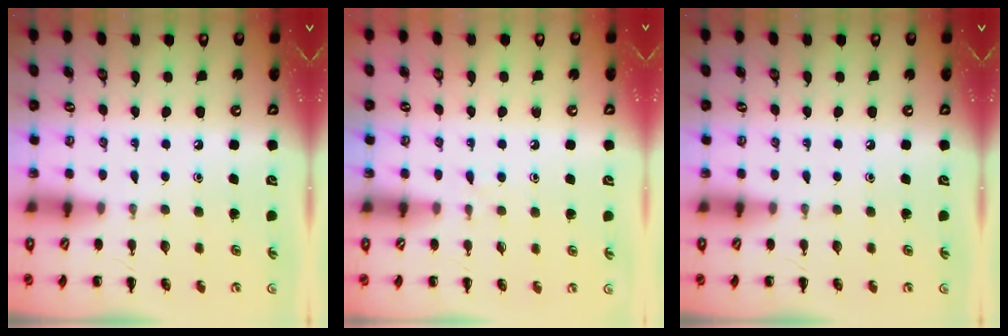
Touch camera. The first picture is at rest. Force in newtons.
{"total": 3.6, "press": 3.2, "slide": 1.8}
{"total": 0.0}